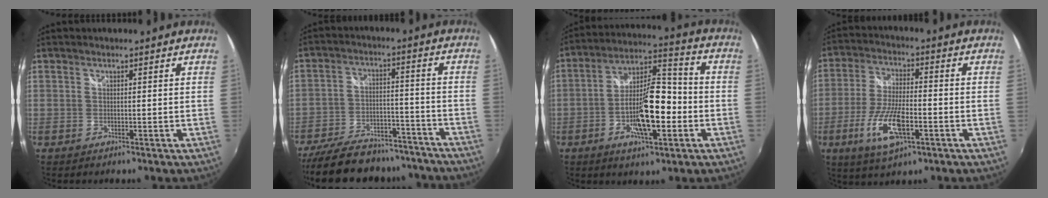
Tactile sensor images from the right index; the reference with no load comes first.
{"total": 22.1, "force": [-18.5, 9.3, 7.8], "torque": [-0.177, 0.027, -0.248]}
{"total": 14.4, "force": [-4.1, 4.9, 12.9], "torque": [-0.233, 0.008, -0.070]}
{"total": 11.8, "force": [-4.7, 4.0, 10.1], "torque": [-0.211, -0.014, -0.087]}